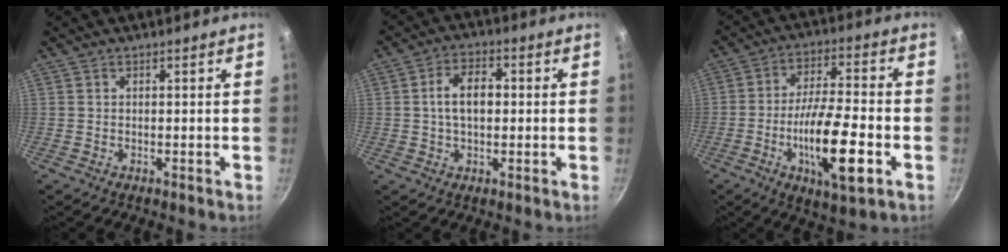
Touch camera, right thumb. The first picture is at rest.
{"total": 7.6, "force": [0.5, 4.6, 6.1], "torque": [-0.090, 0.020, 0.001]}
{"total": 16.4, "force": [-5.1, 4.7, 14.8], "torque": [-0.257, 0.019, -0.090]}